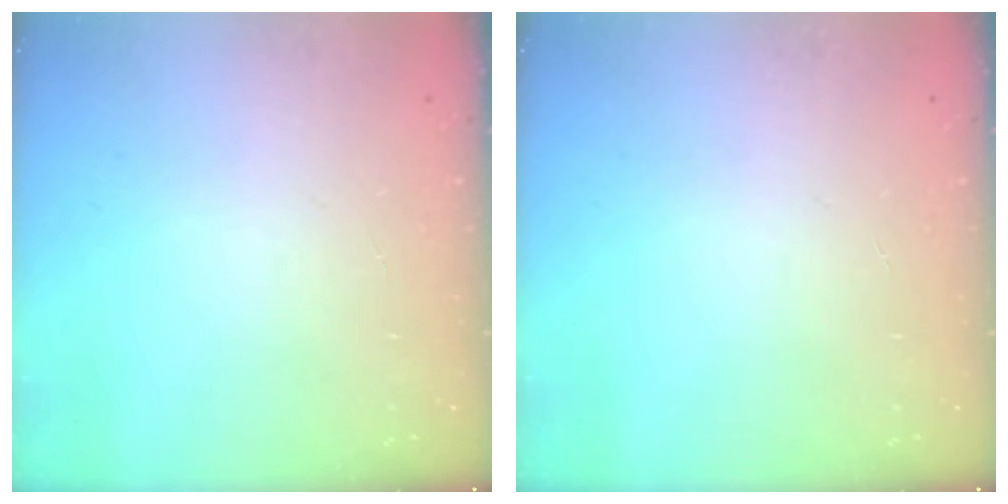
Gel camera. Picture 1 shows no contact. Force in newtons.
{"total": 0.0}